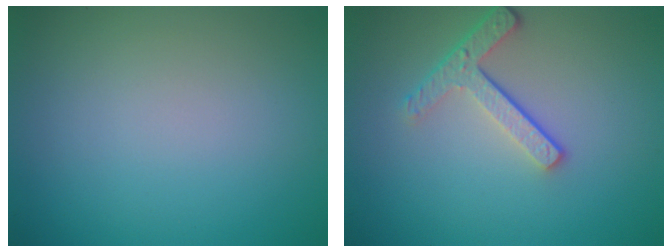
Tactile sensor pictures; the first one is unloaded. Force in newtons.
{"total": 3.4, "press": 2.5, "slide": 2.3}